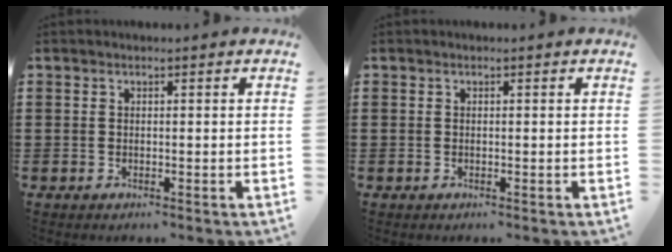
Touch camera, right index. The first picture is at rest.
{"total": 0.0}